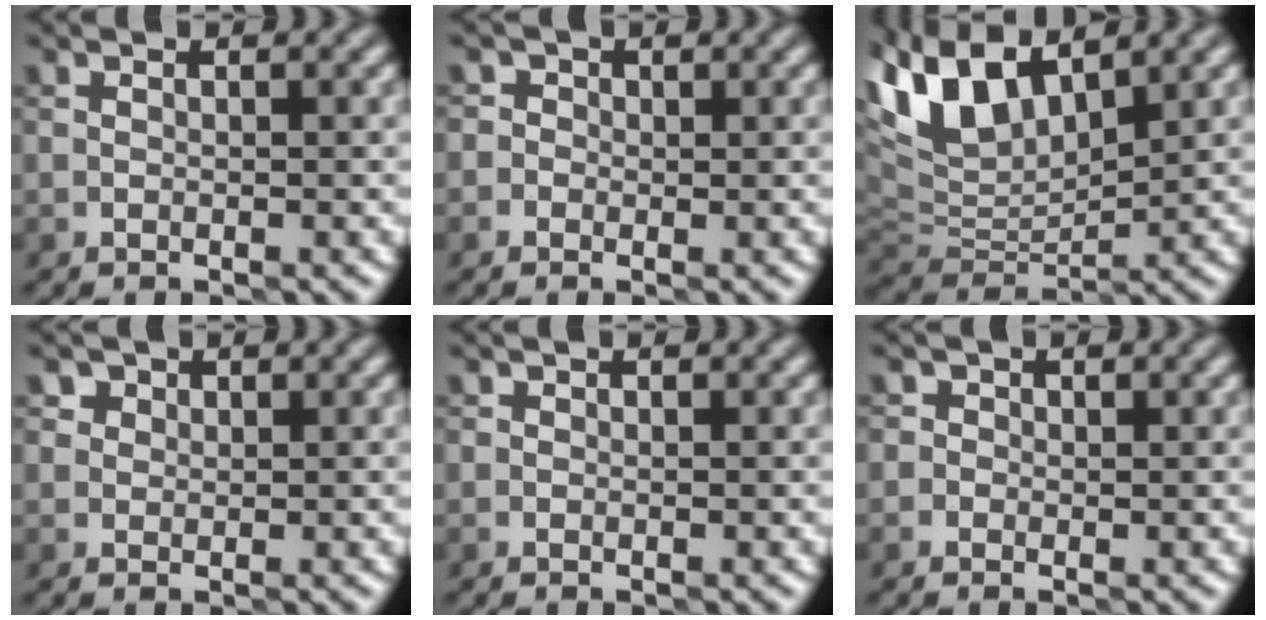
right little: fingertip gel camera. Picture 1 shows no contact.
{"total": 2.1, "force": [0.6, 1.9, 0.7], "torque": [0.013, 0.014, -0.016]}
{"total": 9.1, "force": [5.6, 3.9, 6.0], "torque": [-0.144, 0.019, 0.104]}
{"total": 3.4, "force": [2.1, 2.3, 1.3], "torque": [-0.030, 0.003, 0.030]}
{"total": 0.0}
{"total": 1.8, "force": [0.6, 1.5, 0.6], "torque": [0.010, 0.009, -0.011]}